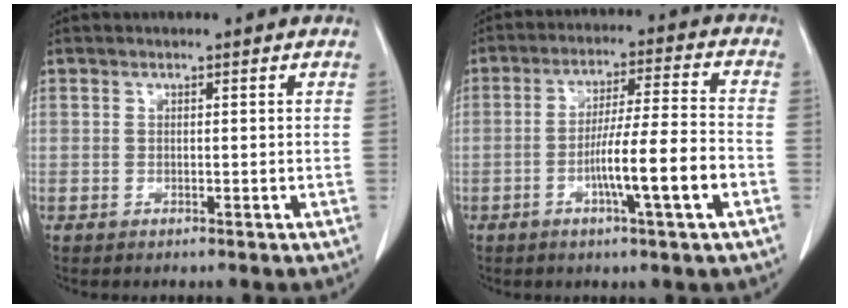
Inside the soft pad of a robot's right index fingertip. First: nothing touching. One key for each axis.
{"total": 10.6, "fx": -3.7, "fy": -0.3, "fz": 10.0, "tx": -0.169, "ty": 0.000, "tz": -0.063}